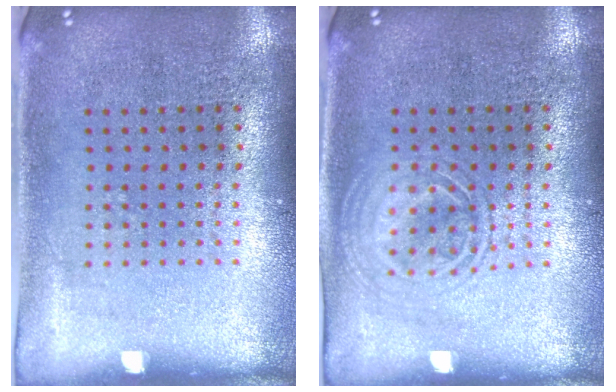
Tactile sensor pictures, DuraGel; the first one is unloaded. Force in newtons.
{"total": 1.3, "press": 1.3, "slide": 0.2}